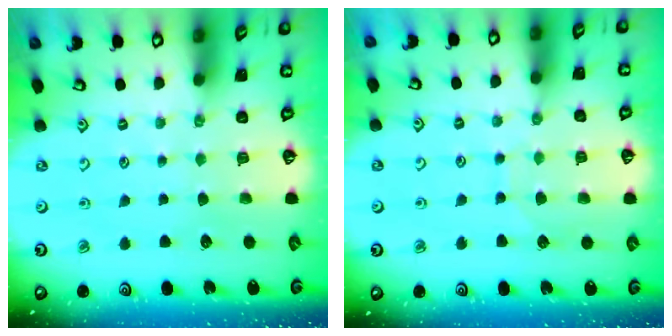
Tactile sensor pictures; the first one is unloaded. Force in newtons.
{"total": 6.1, "press": 6.1, "slide": 0.6}